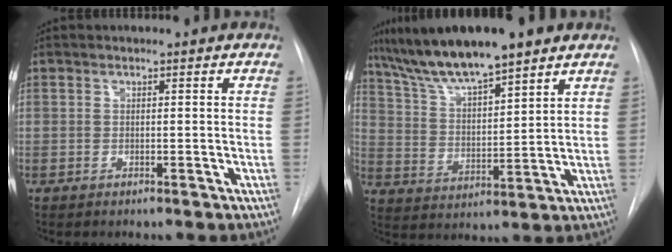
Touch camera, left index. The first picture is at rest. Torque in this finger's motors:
{"motor_torque": [0.29, -0.50, 0.45, 0.09]}